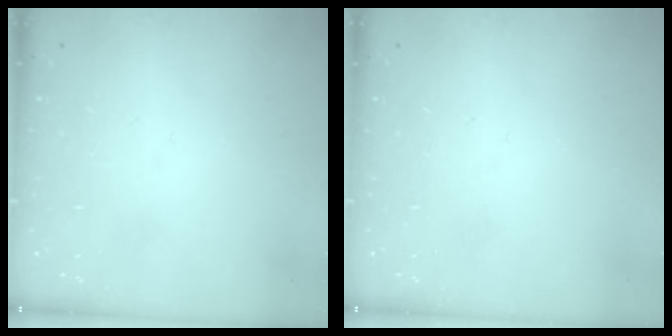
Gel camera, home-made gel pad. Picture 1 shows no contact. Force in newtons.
{"total": 0.0}